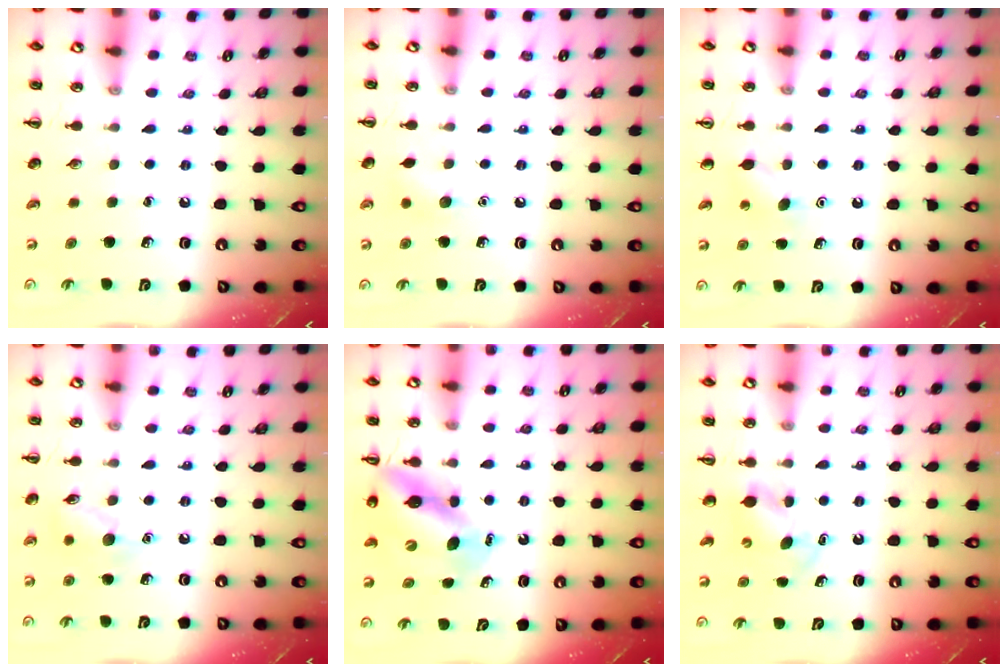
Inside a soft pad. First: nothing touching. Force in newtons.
{"total": 6.5, "press": 6.3, "slide": 1.8}
{"total": 5.5, "press": 5.3, "slide": 1.5}
{"total": 8.8, "press": 8.7, "slide": 1.4}
{"total": 10.4, "press": 10.0, "slide": 2.7}
{"total": 4.4, "press": 4.3, "slide": 0.8}